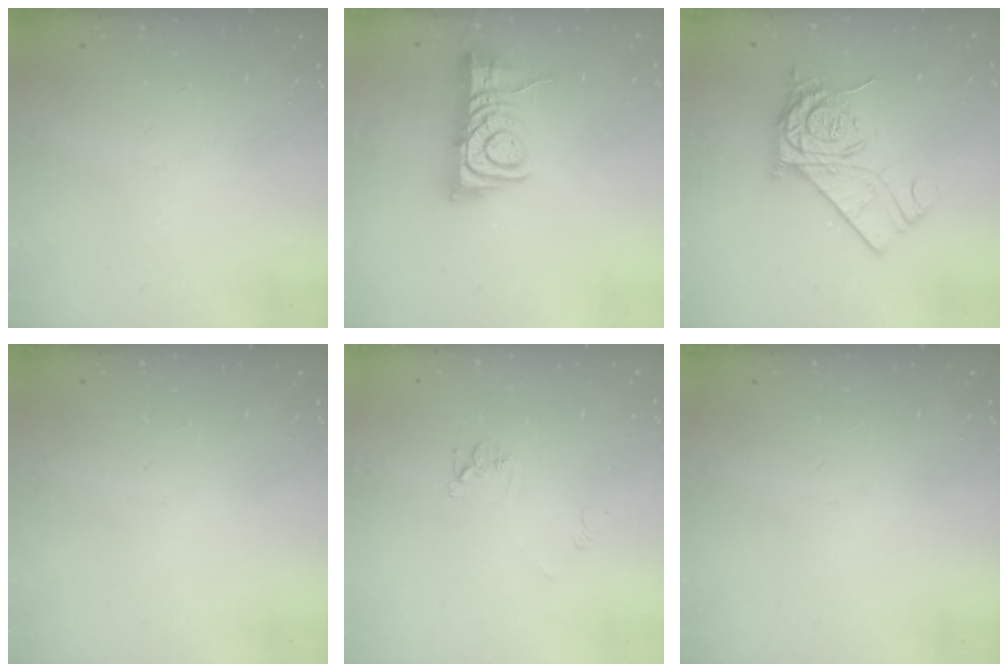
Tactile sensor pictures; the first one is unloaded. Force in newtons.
{"total": 9.1, "press": 9.1, "slide": 1.2}
{"total": 14.2, "press": 14.1, "slide": 1.1}
{"total": 0.0}
{"total": 6.3, "press": 6.3, "slide": 0.6}
{"total": 0.0}